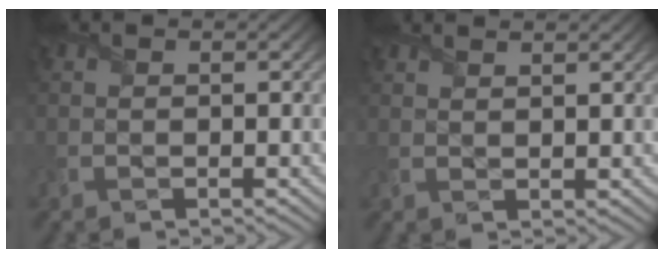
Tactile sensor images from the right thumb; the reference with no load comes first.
{"total": 1.9, "force": [1.8, -0.1, 0.7], "torque": [-0.015, -0.001, 0.035]}